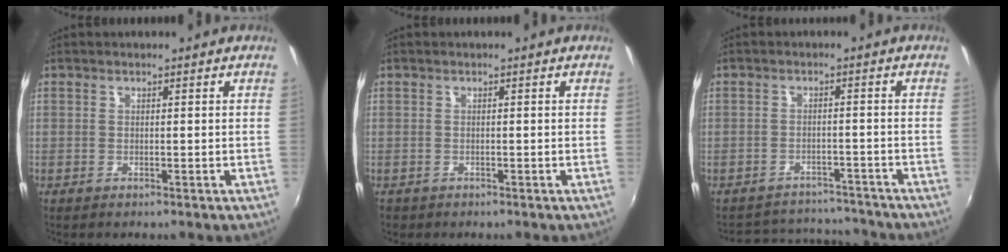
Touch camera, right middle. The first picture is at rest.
{"total": 1.0, "force": [-0.7, 0.7, 0.2], "torque": [-0.008, -0.004, -0.011]}
{"total": 10.5, "force": [-9.6, 3.8, 1.8], "torque": [-0.050, 0.025, -0.124]}